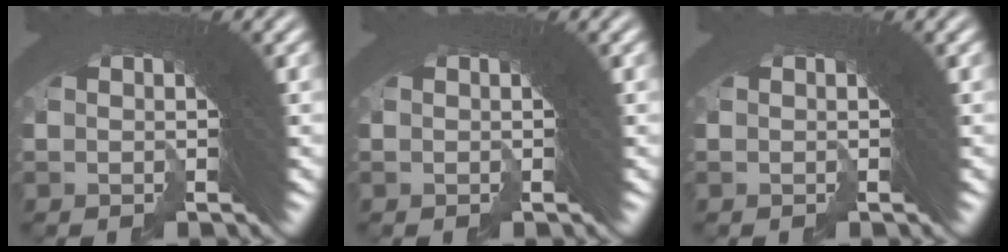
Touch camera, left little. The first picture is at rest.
{"total": 0.0}
{"total": 0.0}